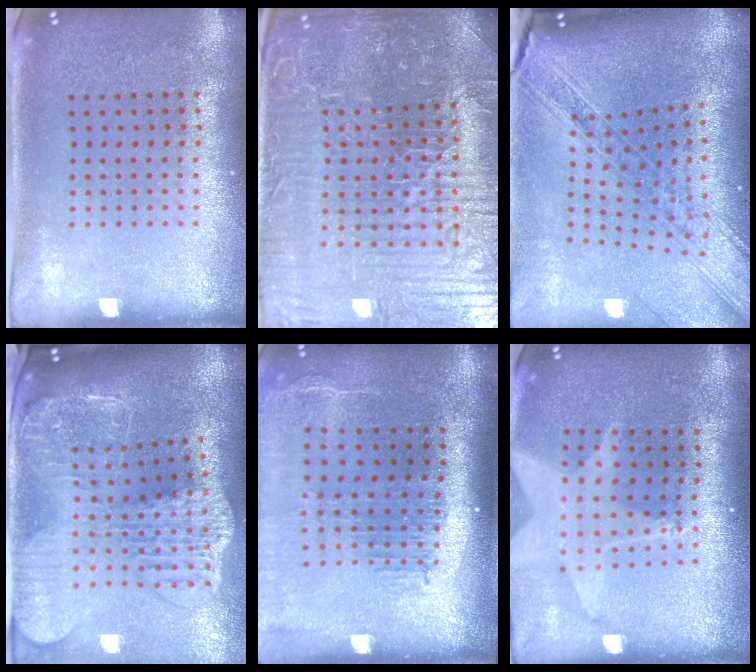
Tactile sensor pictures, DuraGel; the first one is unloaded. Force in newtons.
{"total": 5.9, "press": 5.7, "slide": 1.8}
{"total": 2.5, "press": 2.1, "slide": 1.4}
{"total": 4.1, "press": 3.2, "slide": 2.6}
{"total": 2.5, "press": 2.0, "slide": 1.5}
{"total": 2.0, "press": 1.5, "slide": 1.3}